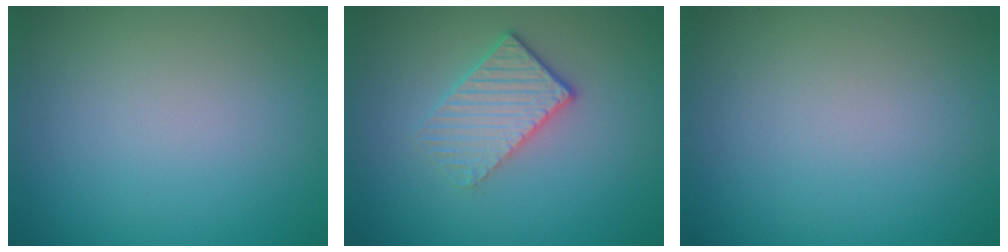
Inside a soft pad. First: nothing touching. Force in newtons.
{"total": 3.1, "press": 2.7, "slide": 1.7}
{"total": 0.0}